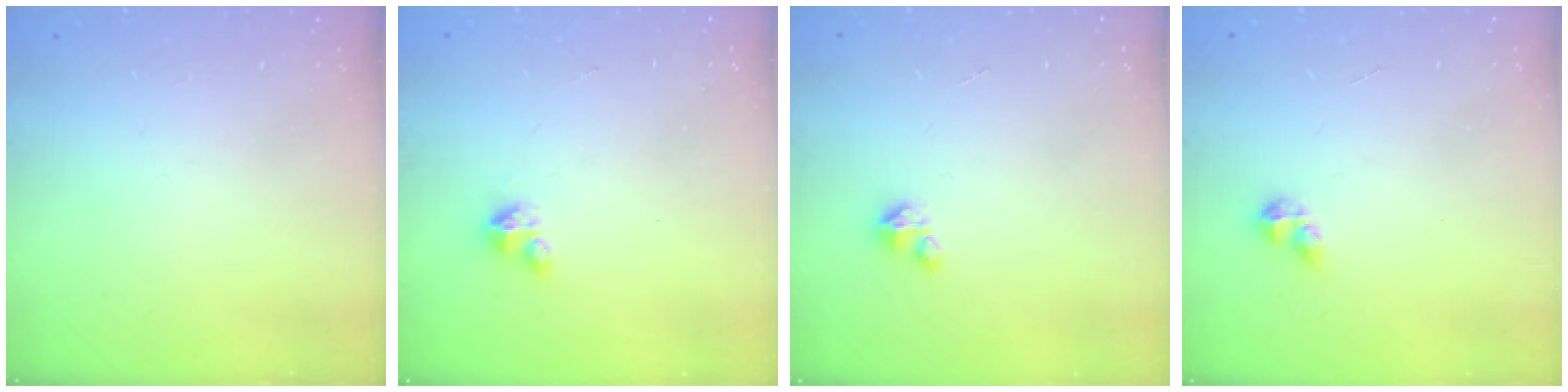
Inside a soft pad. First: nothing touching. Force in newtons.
{"total": 2.8, "press": 2.8, "slide": 0.2}
{"total": 1.5, "press": 1.5, "slide": 0.2}
{"total": 3.4, "press": 3.4, "slide": 0.5}